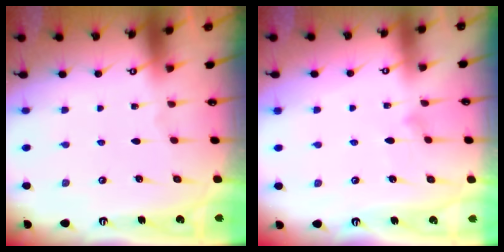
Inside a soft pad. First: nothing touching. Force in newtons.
{"total": 6.9, "press": 6.9, "slide": 0.4}